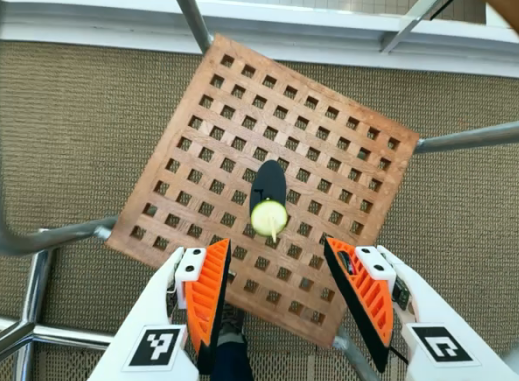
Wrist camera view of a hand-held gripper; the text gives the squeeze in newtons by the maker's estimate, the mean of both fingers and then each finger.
{"total": 0.0}